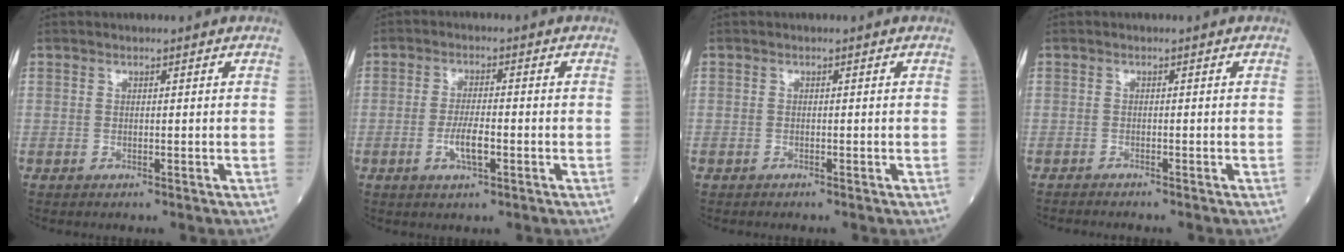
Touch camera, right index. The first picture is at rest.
{"total": 4.2, "force": [-1.3, 1.0, 3.9], "torque": [-0.080, 0.000, -0.019]}
{"total": 0.0}
{"total": 1.9, "force": [-1.8, -0.2, 0.6], "torque": [-0.009, -0.003, -0.027]}